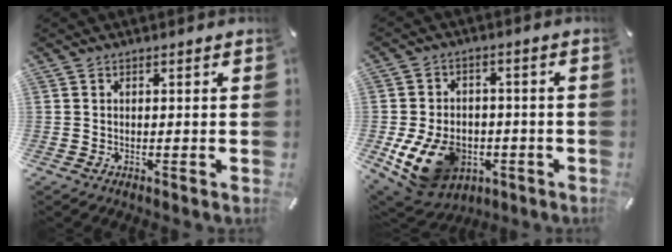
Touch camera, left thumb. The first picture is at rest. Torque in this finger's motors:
{"motor_torque": [1.69, 2.60, 0.20, 0.04, 0.42]}